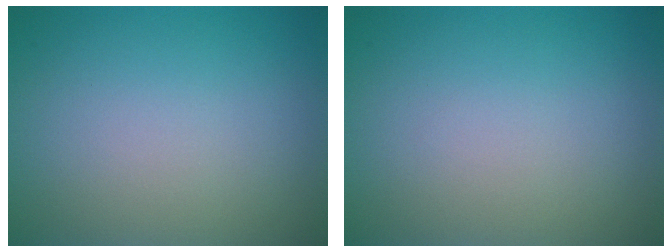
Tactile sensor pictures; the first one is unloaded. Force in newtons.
{"total": 0.0}